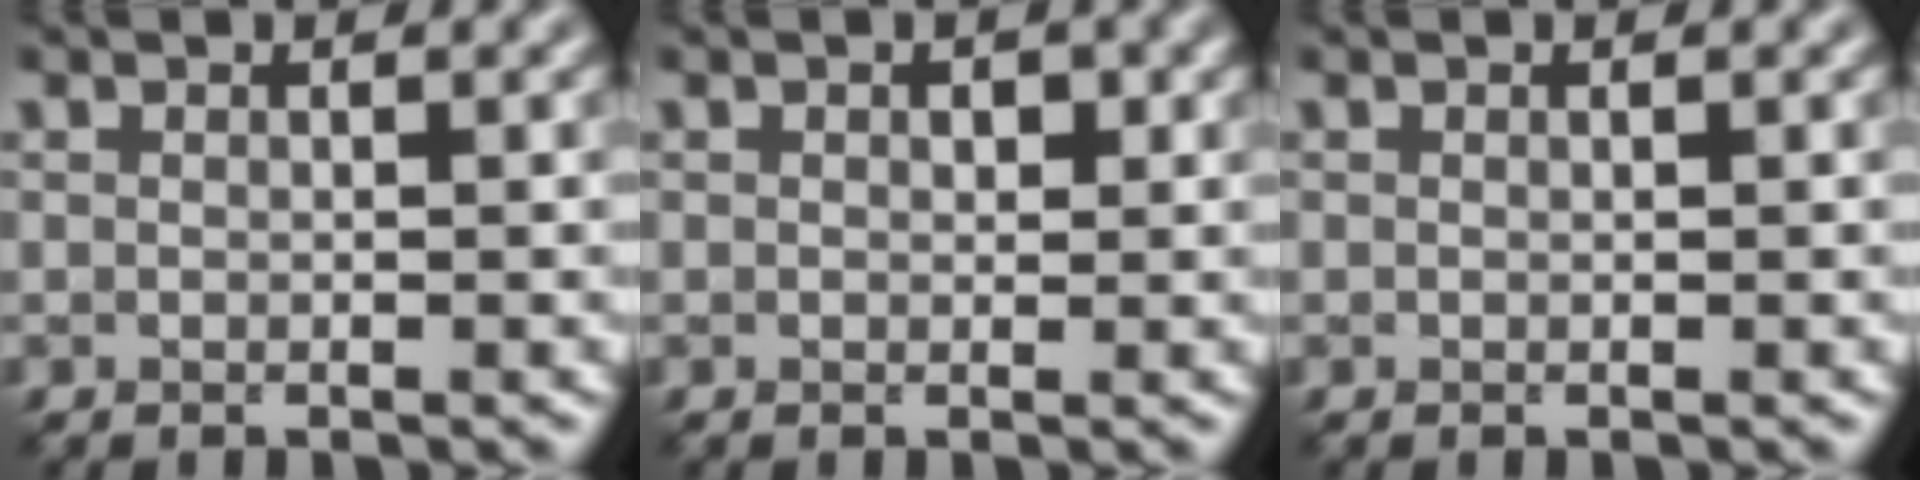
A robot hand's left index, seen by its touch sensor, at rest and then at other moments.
{"total": 1.0, "force": [0.3, 0.6, 0.7], "torque": [-0.007, -0.002, 0.003]}
{"total": 0.0}